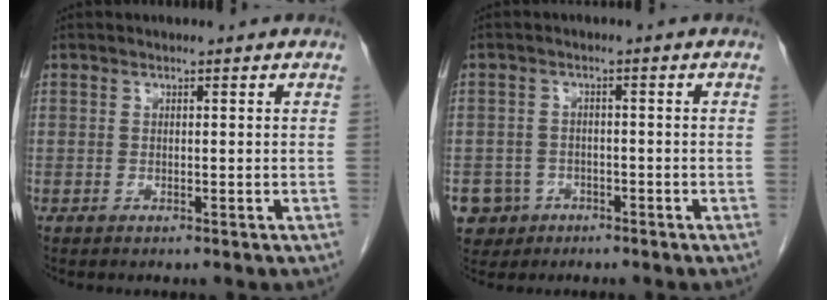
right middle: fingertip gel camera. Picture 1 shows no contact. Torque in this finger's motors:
{"motor_torque": [0.88, -0.82, 0.41, 0.02]}